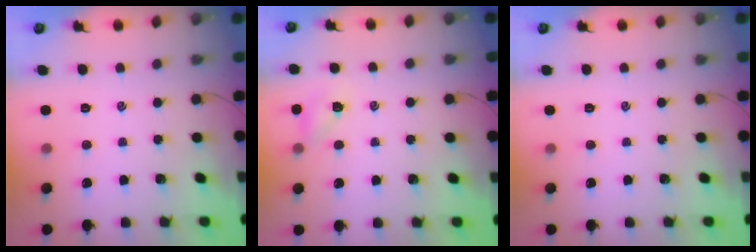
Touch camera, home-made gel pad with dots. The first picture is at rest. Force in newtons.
{"total": 5.1, "press": 4.9, "slide": 1.3}
{"total": 0.0}